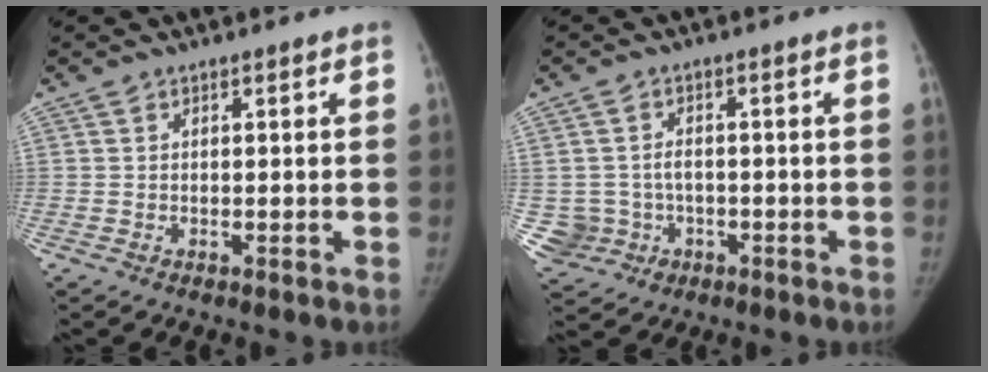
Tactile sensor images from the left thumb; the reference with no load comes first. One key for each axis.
{"total": 6.4, "fx": -1.3, "fy": 6.0, "fz": 1.6, "tx": -0.023, "ty": 0.017, "tz": -0.010}